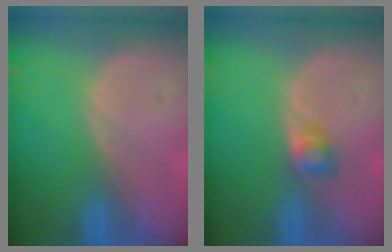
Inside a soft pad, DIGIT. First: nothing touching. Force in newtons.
{"total": 2.4, "press": 2.4, "slide": 0.4}